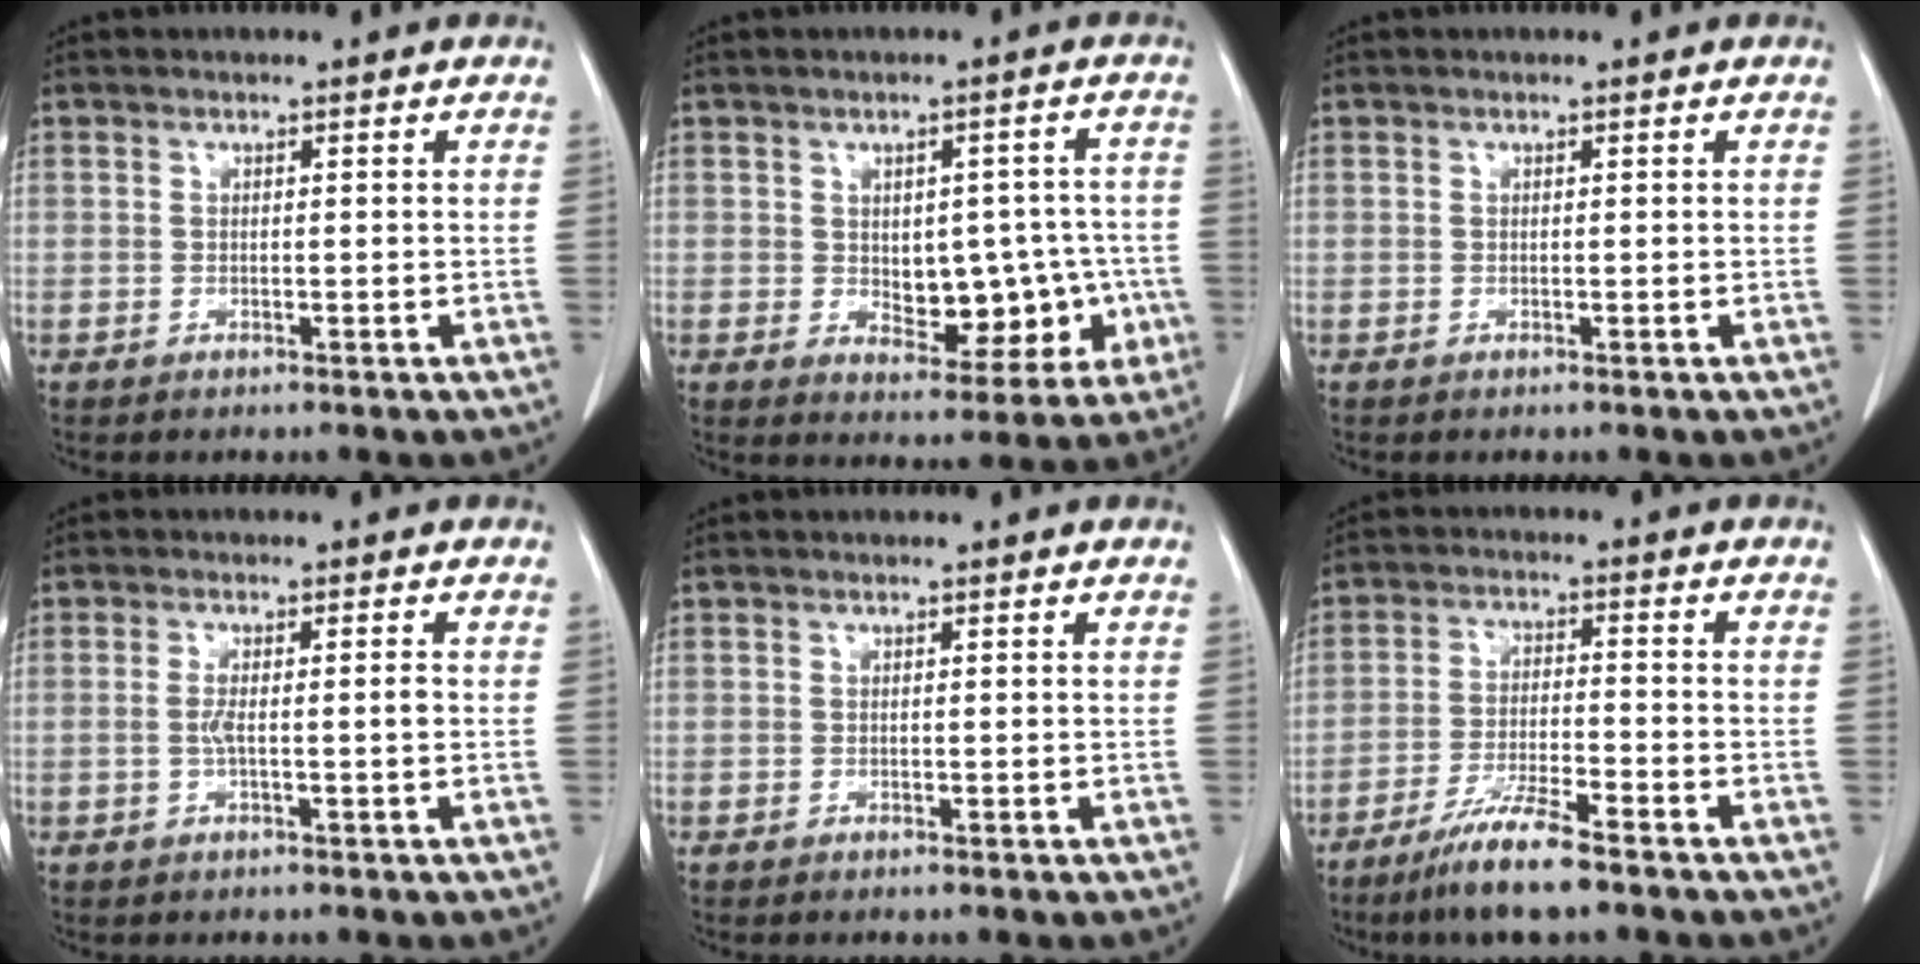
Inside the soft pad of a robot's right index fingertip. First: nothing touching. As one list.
[{"total": 9.6, "force": [-1.1, 5.8, 7.6], "torque": [-0.080, 0.022, 0.008]}, {"total": 0.0}, {"total": 2.4, "force": [-0.3, 0.2, 2.4], "torque": [-0.043, 0.002, -0.003]}, {"total": 0.0}, {"total": 8.1, "force": [-6.0, 0.3, 5.5], "torque": [-0.110, -0.021, -0.112]}]